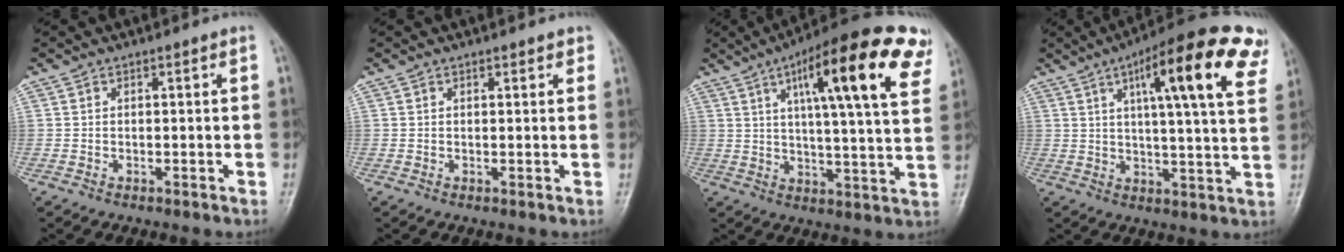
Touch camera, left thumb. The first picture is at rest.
{"total": 1.5, "force": [1.1, 0.7, 0.7], "torque": [0.001, -0.003, 0.010]}
{"total": 22.6, "force": [10.2, 4.7, 19.6], "torque": [-0.259, -0.009, 0.140]}
{"total": 19.8, "force": [8.9, 4.0, 17.2], "torque": [-0.220, -0.008, 0.117]}